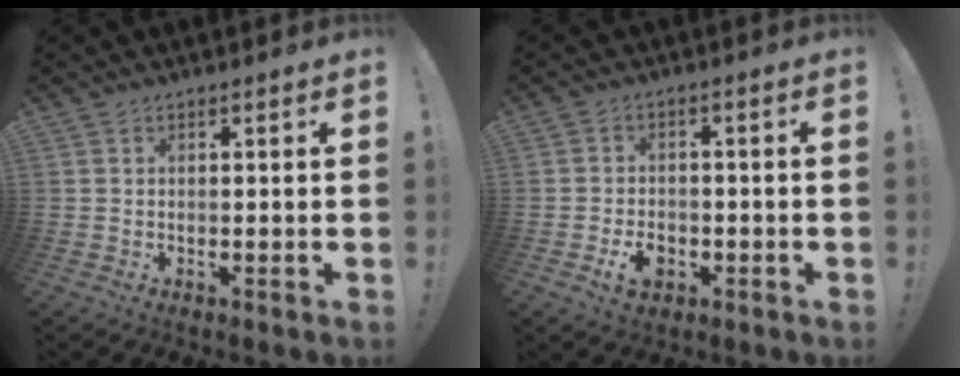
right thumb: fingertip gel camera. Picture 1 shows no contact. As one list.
[{"total": 5.6, "force": [-2.5, 4.0, 3.1], "torque": [-0.040, 0.009, -0.044]}]